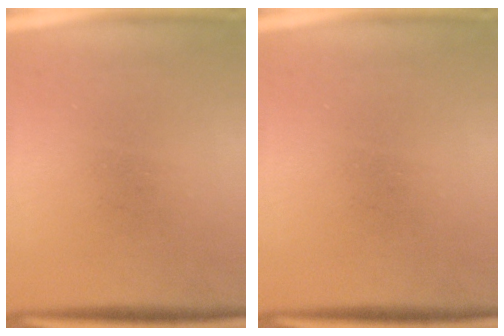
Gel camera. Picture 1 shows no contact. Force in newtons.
{"total": 0.0}